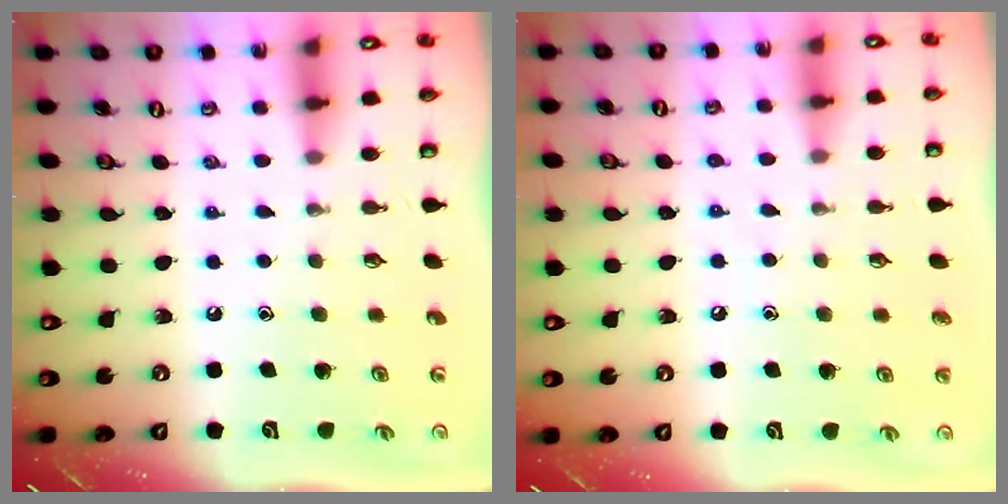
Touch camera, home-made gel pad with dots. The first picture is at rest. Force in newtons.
{"total": 4.9, "press": 4.9, "slide": 0.7}